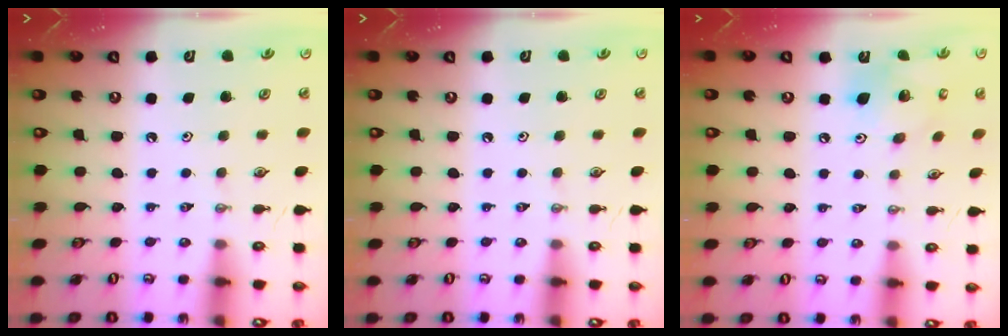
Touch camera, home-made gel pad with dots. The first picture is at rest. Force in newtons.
{"total": 0.0}
{"total": 15.3, "press": 15.0, "slide": 3.3}